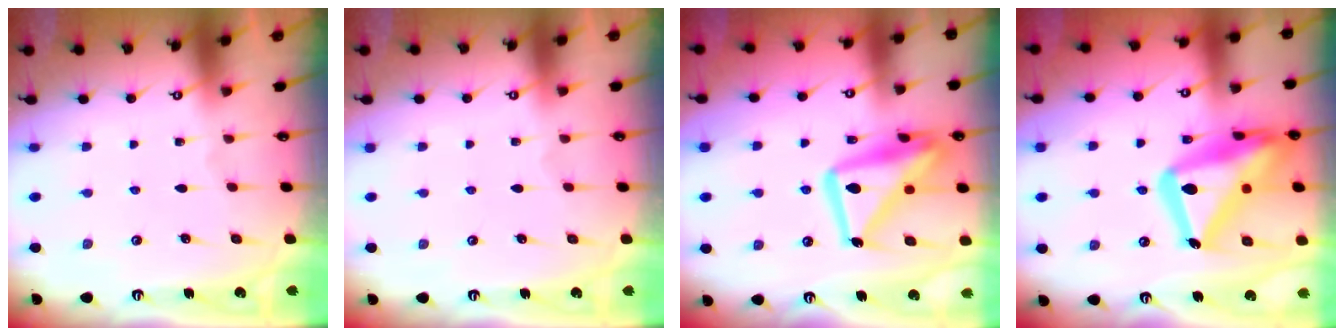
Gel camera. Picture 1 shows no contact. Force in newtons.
{"total": 3.8, "press": 3.8, "slide": 0.1}
{"total": 18.3, "press": 18.2, "slide": 1.9}
{"total": 24.9, "press": 24.8, "slide": 2.1}